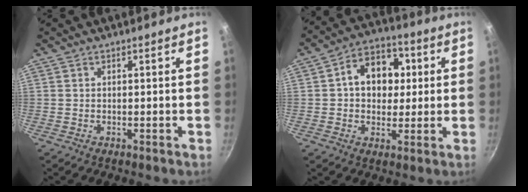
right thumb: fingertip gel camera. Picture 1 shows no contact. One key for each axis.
{"total": 12.1, "fx": 2.0, "fy": 9.1, "fz": 7.8, "tx": -0.076, "ty": 0.015, "tz": 0.017}